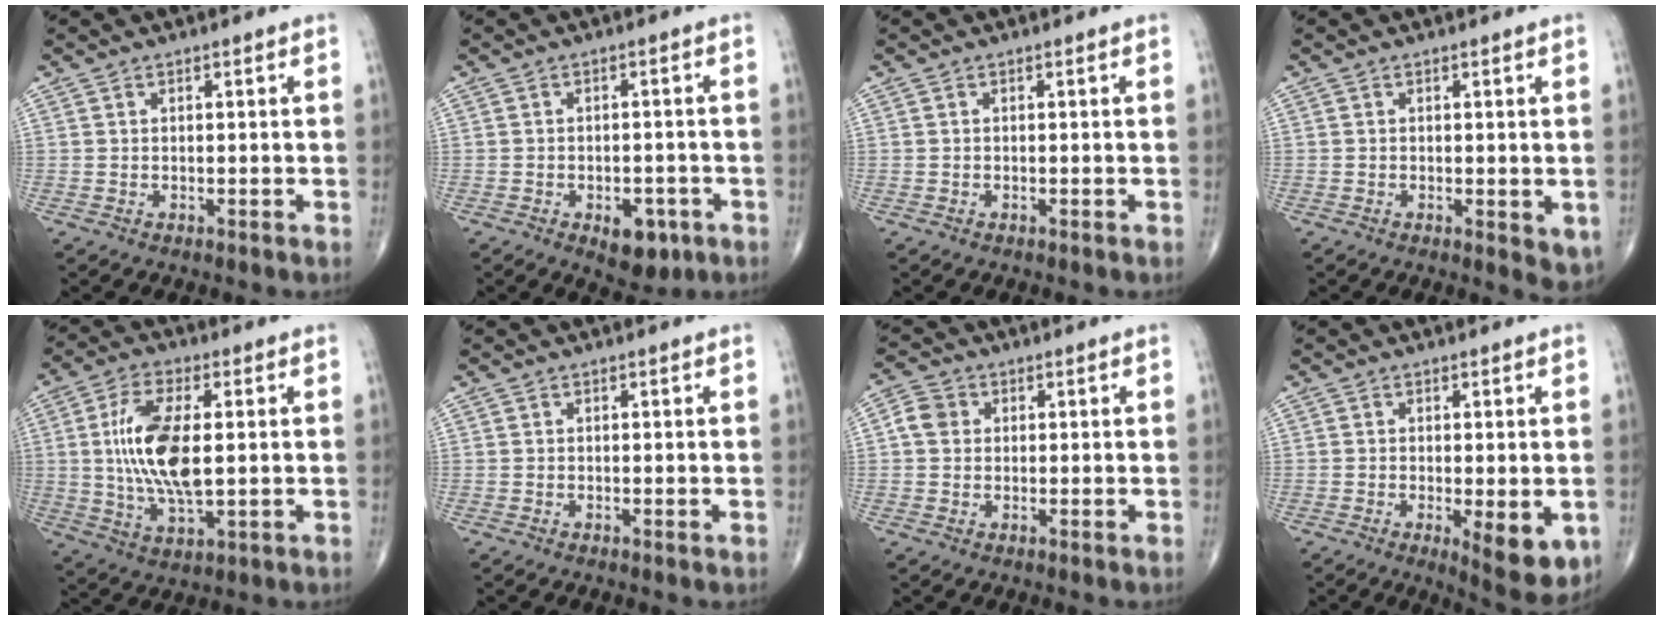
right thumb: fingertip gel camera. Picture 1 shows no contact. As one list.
[{"total": 6.5, "force": [-2.9, 3.7, 4.4], "torque": [-0.041, 0.011, -0.031]}, {"total": 0.0}, {"total": 3.9, "force": [-0.7, 1.7, 3.4], "torque": [-0.033, -0.009, -0.009]}, {"total": 13.8, "force": [0.9, 5.9, 12.5], "torque": [-0.246, -0.010, 0.018]}, {"total": 0.0}, {"total": 3.9, "force": [0.4, 3.4, 1.8], "torque": [-0.027, 0.010, 0.001]}, {"total": 8.4, "force": [-2.2, 2.8, 7.6], "torque": [-0.100, -0.019, -0.028]}]